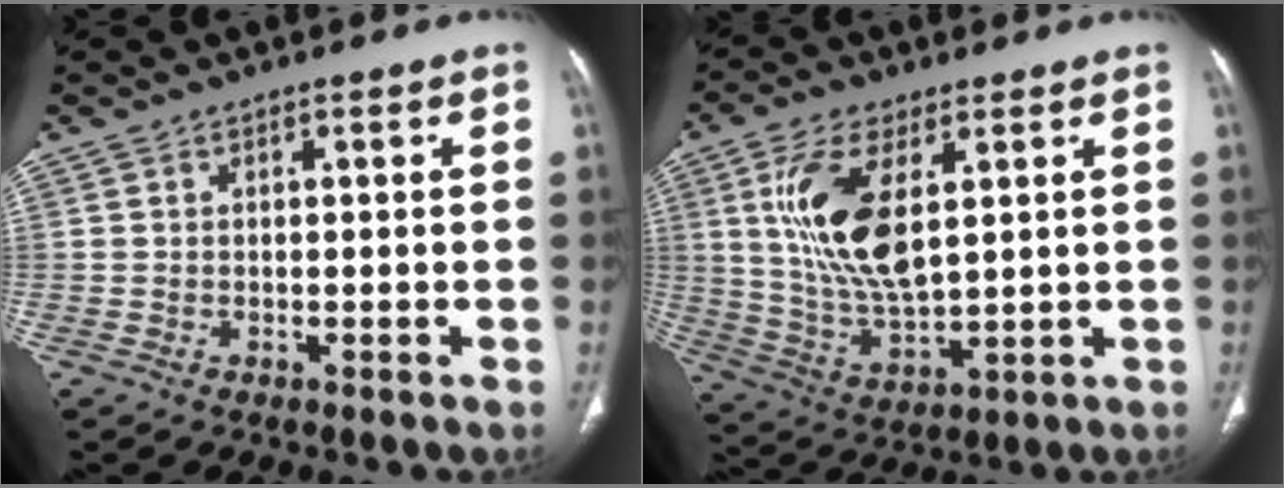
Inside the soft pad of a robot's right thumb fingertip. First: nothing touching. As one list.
[{"total": 14.8, "force": [4.1, 6.6, 12.6], "torque": [-0.253, -0.020, 0.089]}]